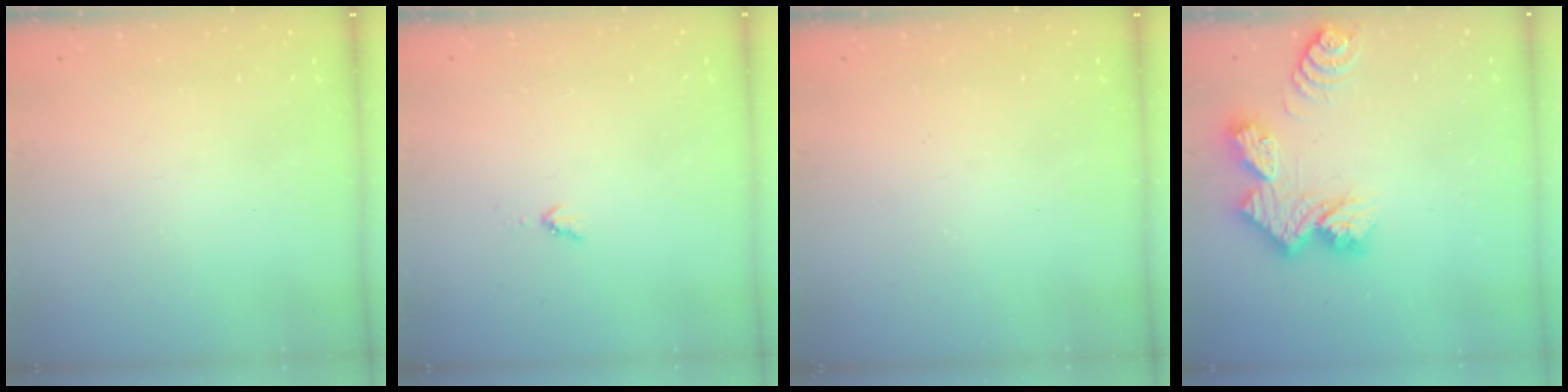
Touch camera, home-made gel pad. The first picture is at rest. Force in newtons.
{"total": 2.8, "press": 2.8, "slide": 0.4}
{"total": 0.0}
{"total": 11.9, "press": 11.8, "slide": 1.0}